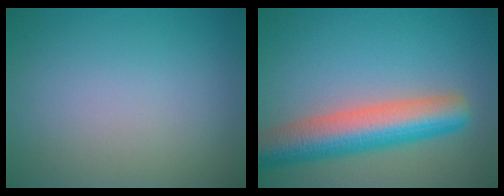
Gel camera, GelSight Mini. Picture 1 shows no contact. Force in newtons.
{"total": 8.0, "press": 8.0, "slide": 0.5}